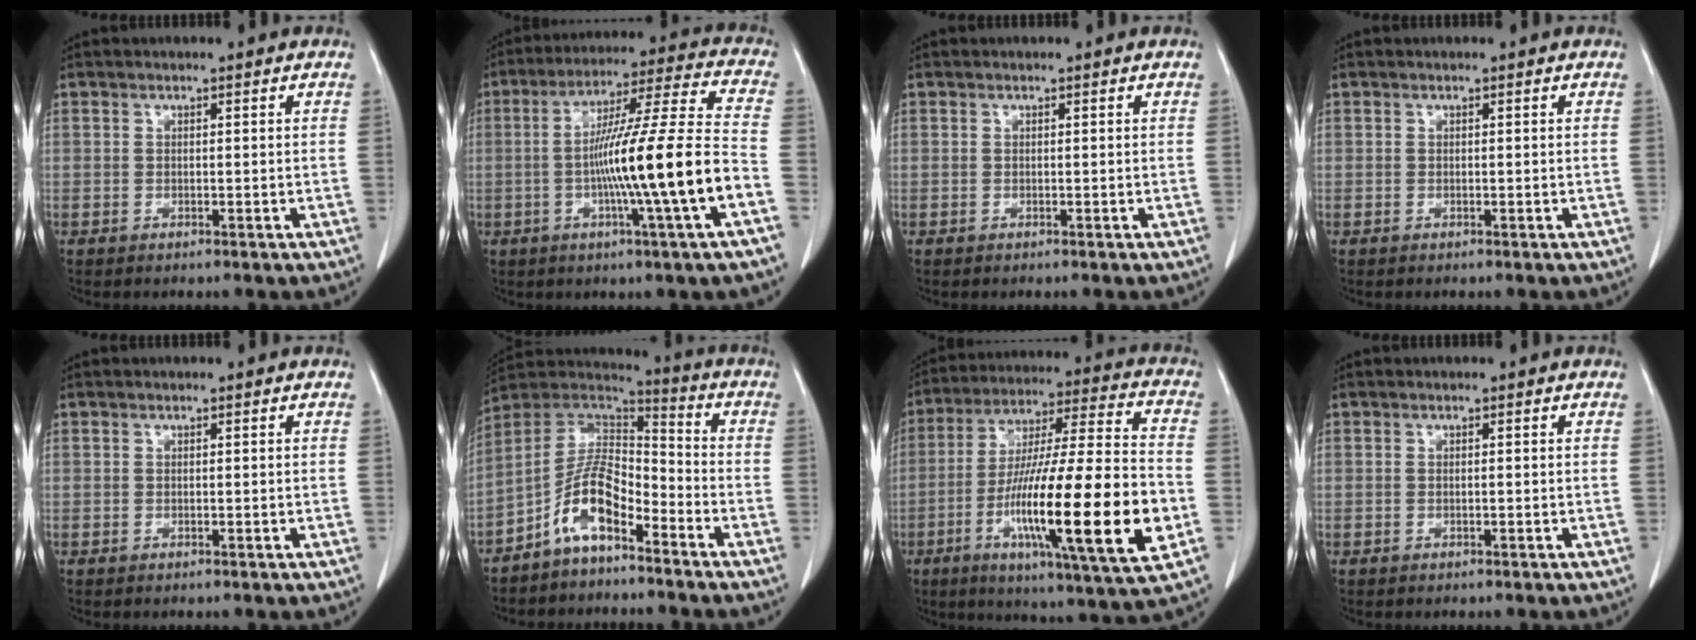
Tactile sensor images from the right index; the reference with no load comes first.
{"total": 17.5, "force": [-4.2, -1.5, 16.9], "torque": [-0.282, 0.001, -0.078]}
{"total": 0.0}
{"total": 0.0}
{"total": 0.0}
{"total": 9.7, "force": [-5.8, 3.7, 6.9], "torque": [-0.136, 0.033, -0.114]}
{"total": 25.7, "force": [-6.9, 1.5, 24.7], "torque": [-0.408, -0.027, -0.116]}
{"total": 0.0}